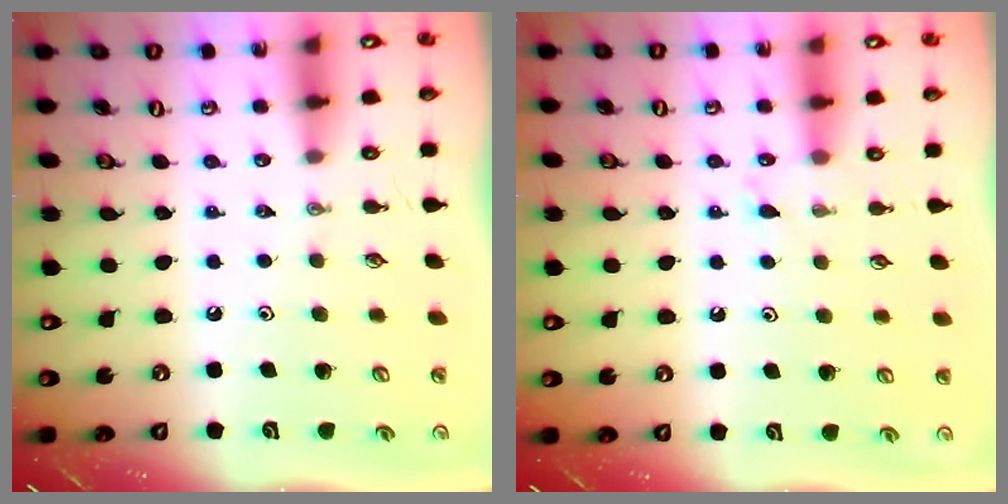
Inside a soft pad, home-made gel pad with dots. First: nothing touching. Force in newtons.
{"total": 4.5, "press": 4.5, "slide": 0.4}